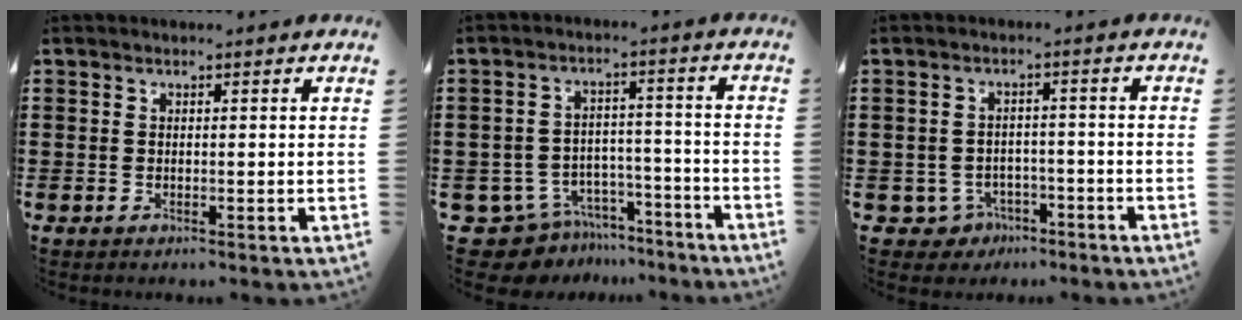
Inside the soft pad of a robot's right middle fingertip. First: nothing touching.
{"total": 7.9, "force": [-7.4, 2.6, 1.3], "torque": [-0.042, 0.020, -0.149]}
{"total": 3.2, "force": [-2.5, 1.9, 0.6], "torque": [-0.028, 0.000, -0.054]}